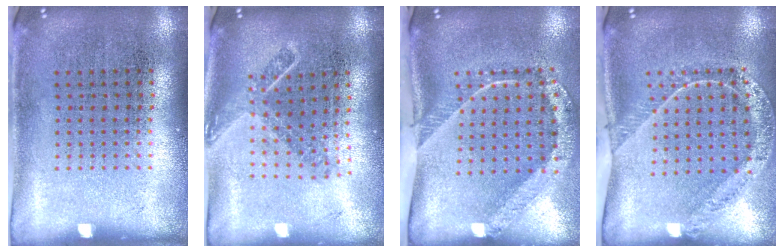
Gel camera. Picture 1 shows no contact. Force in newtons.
{"total": 1.7, "press": 1.3, "slide": 1.1}
{"total": 2.5, "press": 1.6, "slide": 1.9}
{"total": 1.5, "press": 1.5, "slide": 0.3}